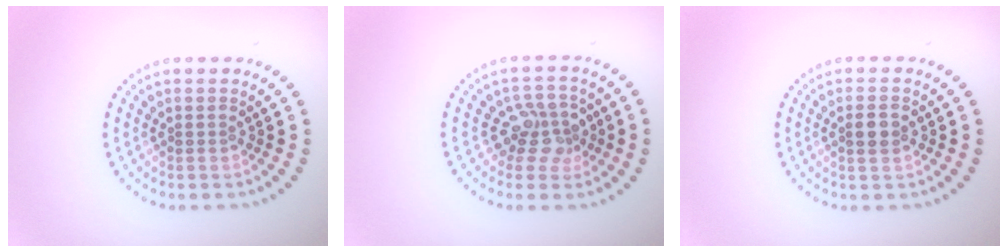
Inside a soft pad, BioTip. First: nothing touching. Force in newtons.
{"total": 2.9, "press": 2.6, "slide": 1.3}
{"total": 1.8, "press": 1.8, "slide": 0.4}